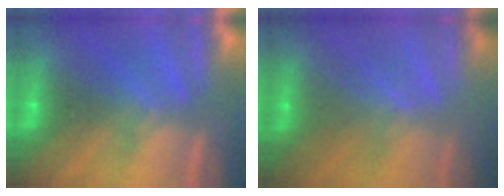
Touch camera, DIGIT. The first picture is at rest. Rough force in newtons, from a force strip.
{"total": 2.4}